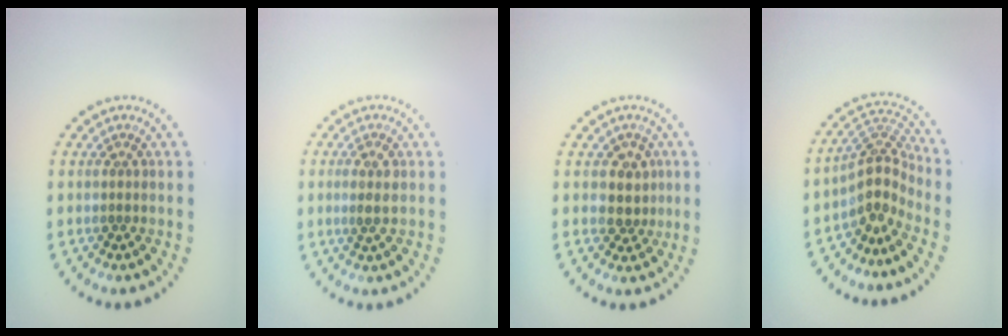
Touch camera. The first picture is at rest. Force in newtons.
{"total": 1.6, "press": 1.5, "slide": 0.5}
{"total": 2.5, "press": 2.2, "slide": 1.2}
{"total": 3.7, "press": 2.7, "slide": 2.5}